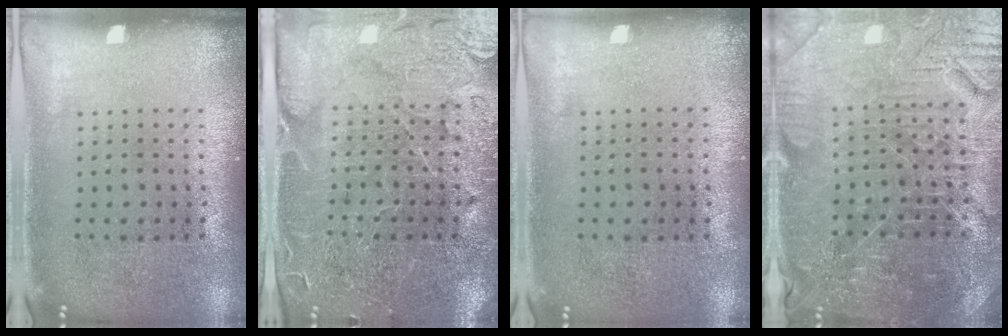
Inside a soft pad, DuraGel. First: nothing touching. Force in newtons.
{"total": 3.6, "press": 3.4, "slide": 1.0}
{"total": 0.0}
{"total": 4.5, "press": 4.3, "slide": 1.3}